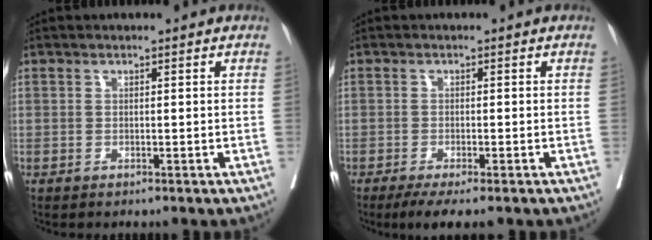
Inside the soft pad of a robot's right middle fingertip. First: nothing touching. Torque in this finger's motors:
{"motor_torque": [0.73, -0.65, 0.17, 0.08]}